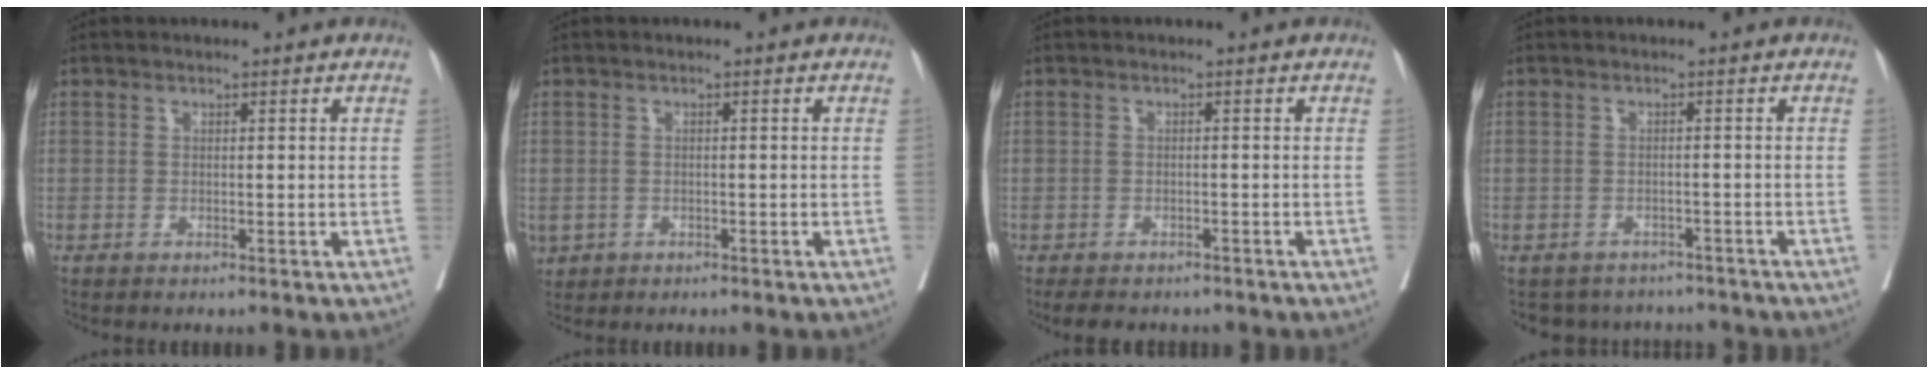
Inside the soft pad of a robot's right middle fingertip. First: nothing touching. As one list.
[{"total": 2.7, "force": [-1.2, 2.1, 1.0], "torque": [-0.028, -0.002, -0.013]}, {"total": 5.7, "force": [-4.8, 2.6, 1.6], "torque": [-0.020, 0.000, -0.062]}, {"total": 6.6, "force": [-6.0, 2.7, 0.0], "torque": [0.005, 0.015, -0.070]}]